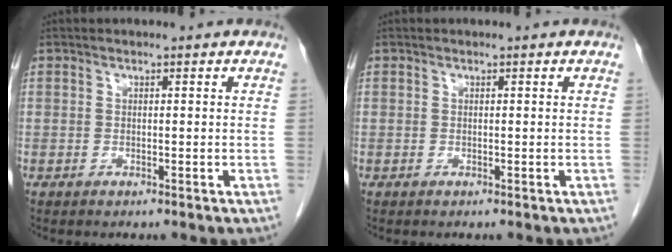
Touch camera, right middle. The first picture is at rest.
{"total": 0.0}